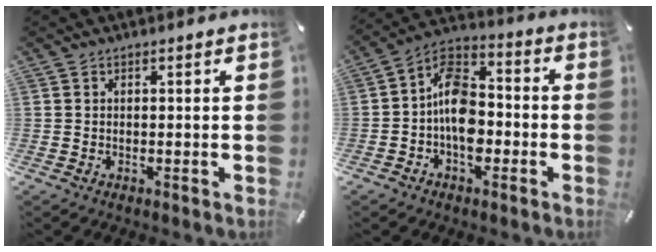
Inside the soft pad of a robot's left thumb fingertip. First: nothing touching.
{"total": 10.7, "force": [-2.8, 7.4, 7.2], "torque": [-0.147, 0.014, -0.052]}